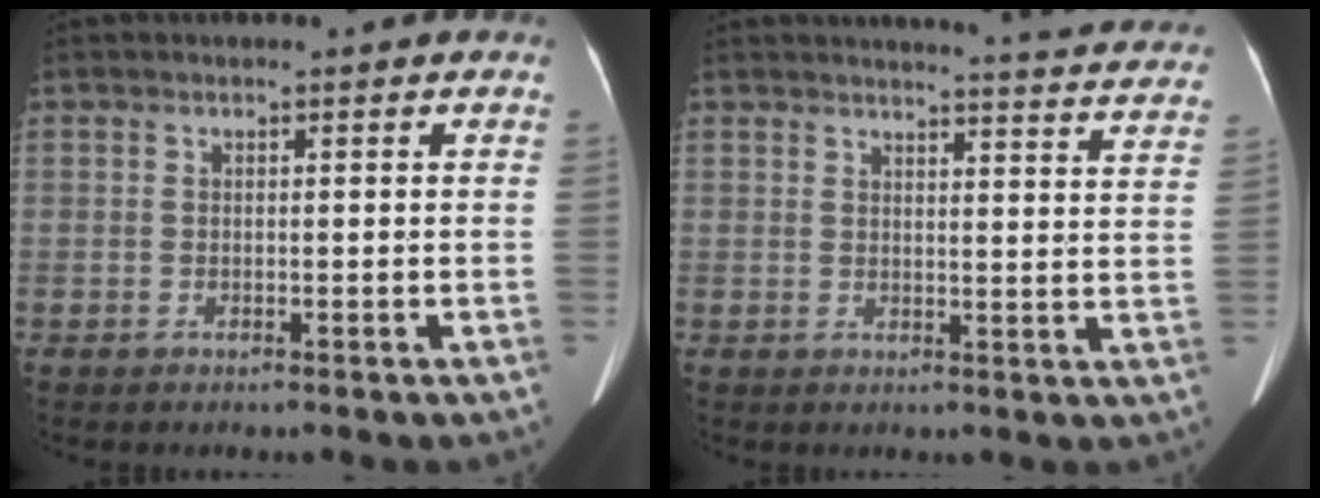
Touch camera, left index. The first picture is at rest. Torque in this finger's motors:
{"motor_torque": [0.49, -0.75, 0.16, 0.06]}